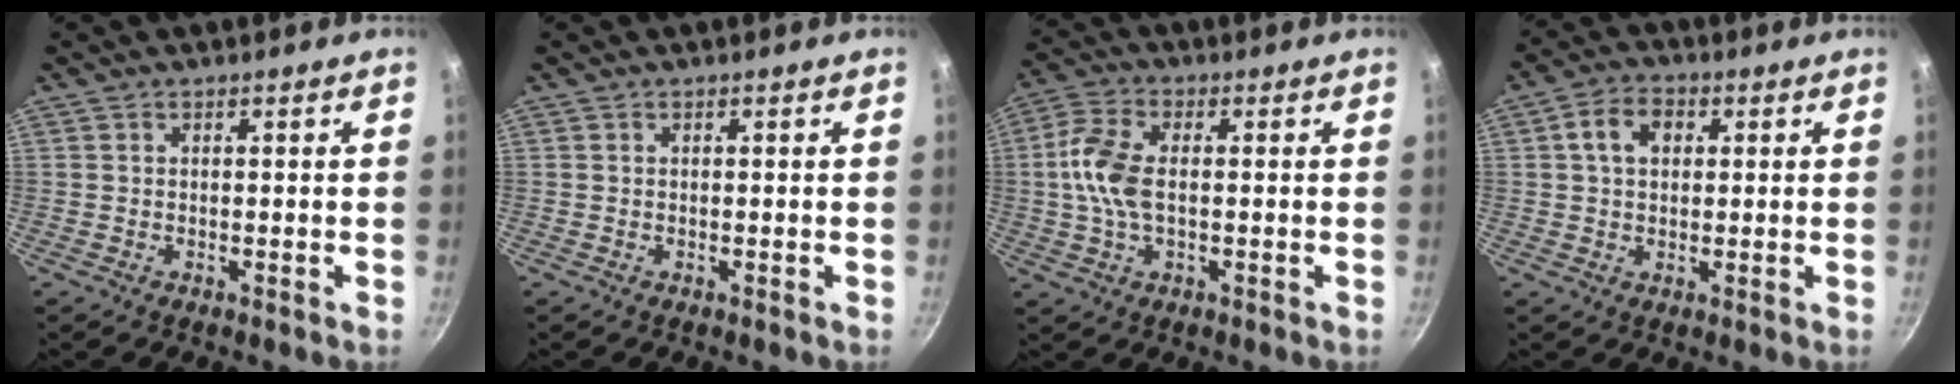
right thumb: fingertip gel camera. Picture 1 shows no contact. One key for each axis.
{"total": 0.0}
{"total": 9.1, "fx": 0.0, "fy": 5.0, "fz": 7.6, "tx": -0.156, "ty": 0.017, "tz": -0.008}
{"total": 6.4, "fx": 1.4, "fy": 4.6, "fz": 4.1, "tx": -0.057, "ty": 0.009, "tz": 0.017}